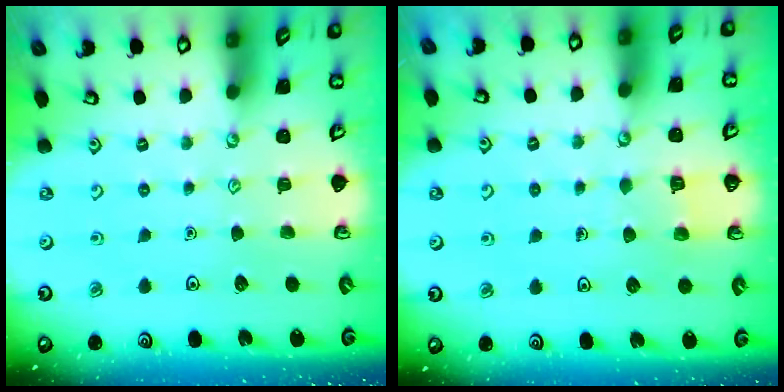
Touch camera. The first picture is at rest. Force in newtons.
{"total": 3.8, "press": 3.8, "slide": 0.4}